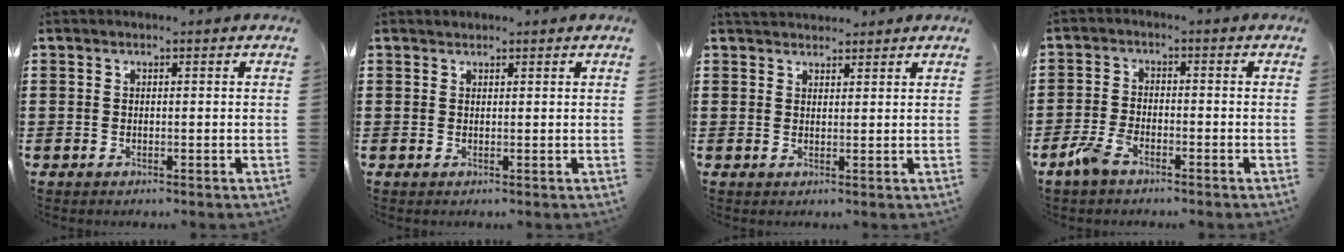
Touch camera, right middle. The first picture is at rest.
{"total": 0.8, "force": [0.7, 0.3, -0.1], "torque": [0.000, 0.001, 0.014]}
{"total": 2.2, "force": [2.1, 0.6, -0.1], "torque": [0.003, 0.001, 0.039]}
{"total": 4.2, "force": [-2.8, 1.7, 2.6], "torque": [-0.071, 0.003, -0.060]}